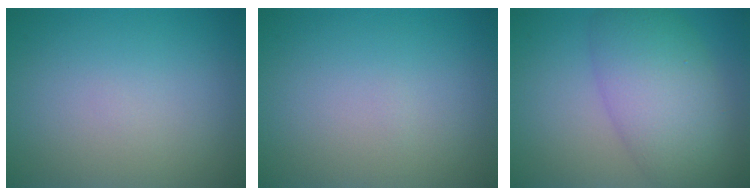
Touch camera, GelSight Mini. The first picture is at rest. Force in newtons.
{"total": 0.0}
{"total": 7.4, "press": 7.4, "slide": 0.3}